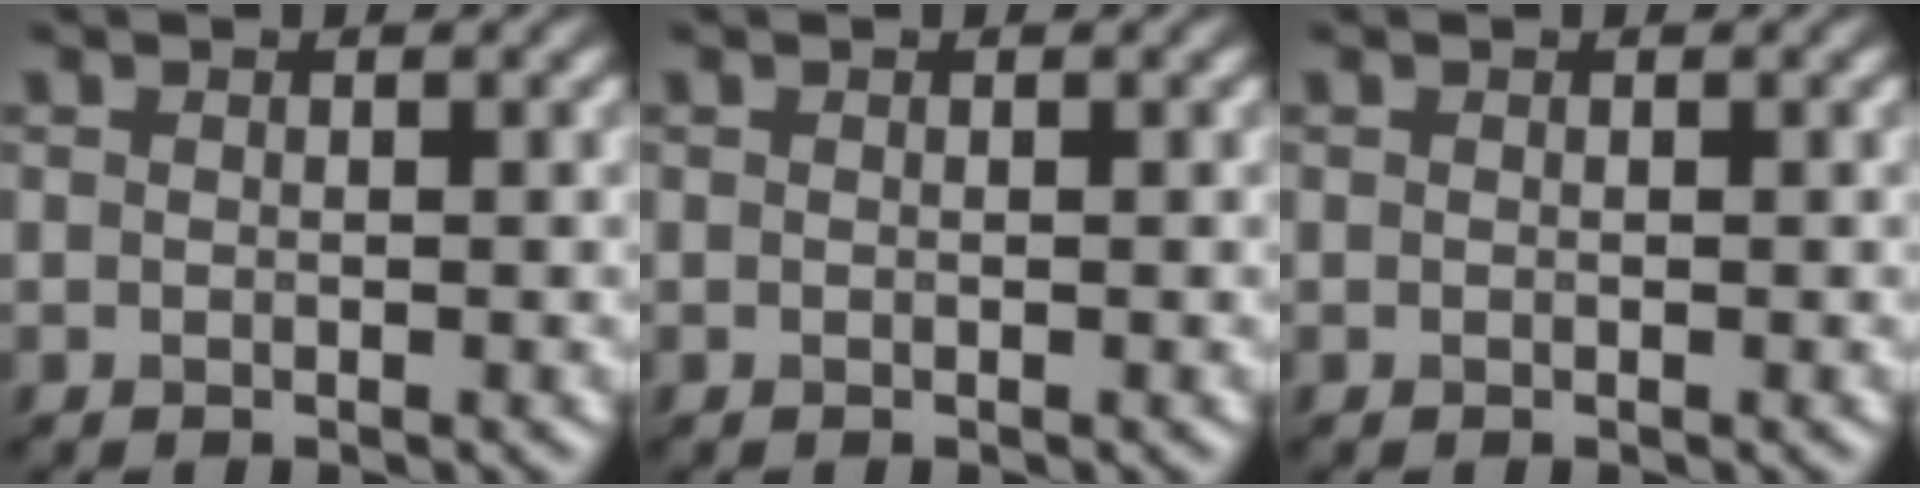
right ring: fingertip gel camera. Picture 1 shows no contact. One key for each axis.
{"total": 0.0}
{"total": 0.0}